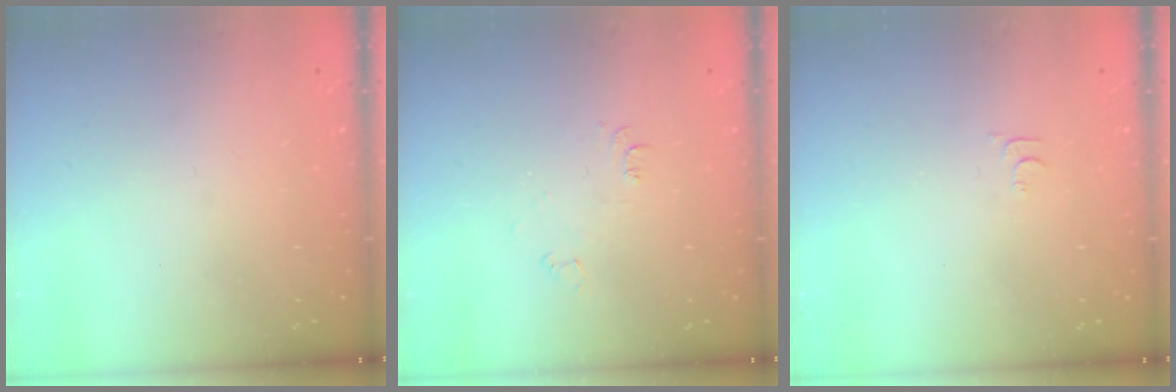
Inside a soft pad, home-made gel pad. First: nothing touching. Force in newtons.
{"total": 3.5, "press": 3.4, "slide": 0.5}
{"total": 4.6, "press": 4.6, "slide": 0.6}